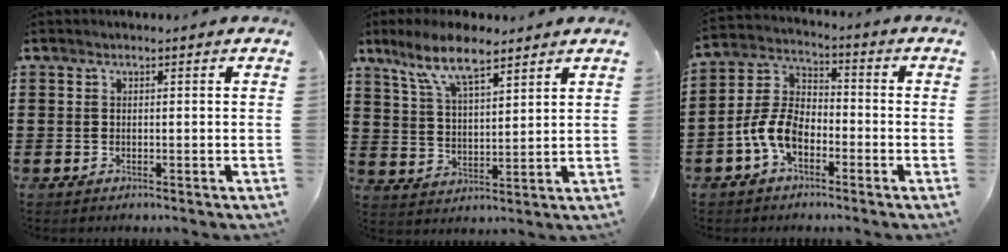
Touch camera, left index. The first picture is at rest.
{"total": 8.8, "force": [6.7, 2.3, 5.3], "torque": [-0.121, -0.010, 0.122]}
{"total": 7.5, "force": [-3.8, 4.0, 5.0], "torque": [-0.137, 0.001, -0.083]}